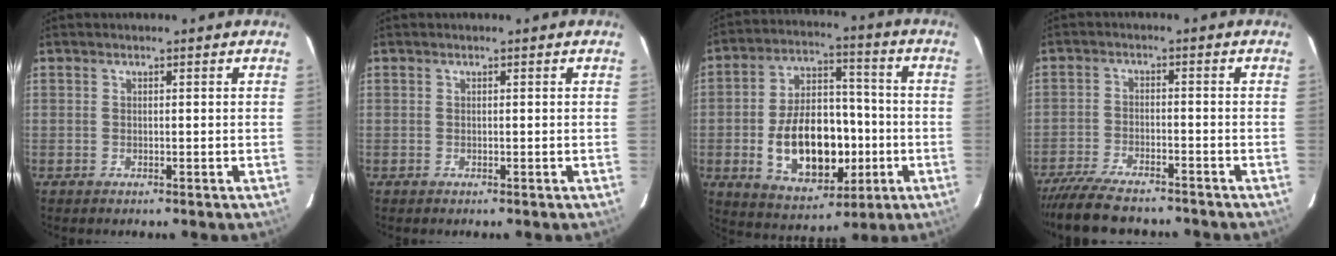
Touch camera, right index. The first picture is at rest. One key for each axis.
{"total": 0.0}
{"total": 17.7, "fx": -4.0, "fy": 10.6, "fz": 13.6, "tx": -0.261, "ty": 0.019, "tz": -0.043}
{"total": 13.1, "fx": -11.4, "fy": 3.1, "fz": 5.5, "tx": -0.126, "ty": -0.025, "tz": -0.186}